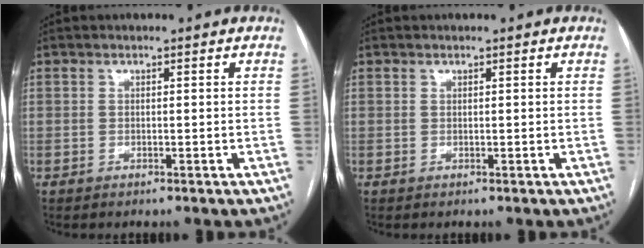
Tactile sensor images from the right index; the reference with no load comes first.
{"total": 0.0}